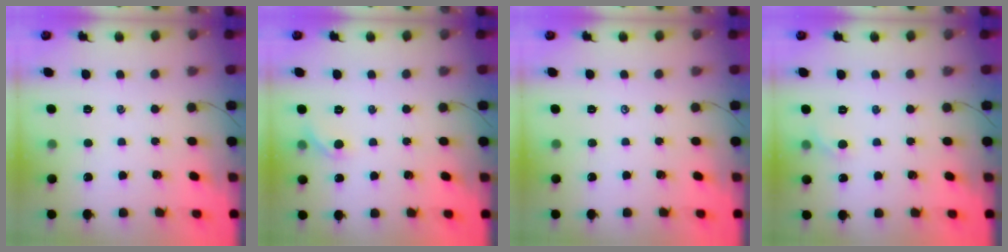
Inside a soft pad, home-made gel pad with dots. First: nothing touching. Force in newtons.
{"total": 5.6, "press": 5.2, "slide": 1.8}
{"total": 0.0}
{"total": 3.2, "press": 3.0, "slide": 1.2}